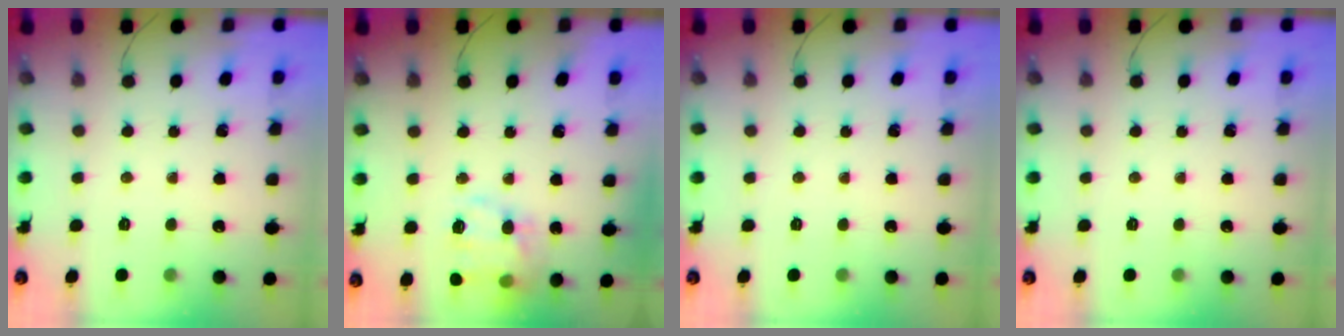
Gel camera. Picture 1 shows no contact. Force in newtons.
{"total": 16.4, "press": 16.1, "slide": 2.7}
{"total": 0.0}
{"total": 0.0}